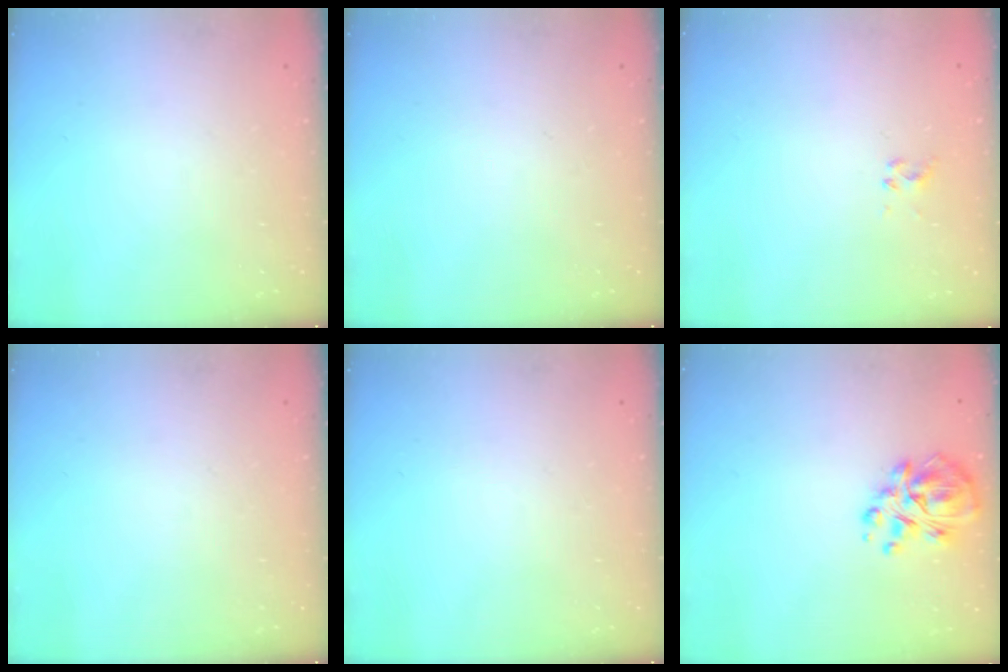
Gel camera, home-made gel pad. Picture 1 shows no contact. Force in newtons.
{"total": 0.0}
{"total": 2.3, "press": 2.1, "slide": 1.0}
{"total": 0.0}
{"total": 0.0}
{"total": 10.7, "press": 10.1, "slide": 3.4}